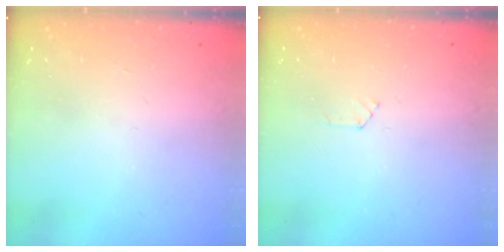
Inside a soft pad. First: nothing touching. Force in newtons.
{"total": 2.3, "press": 2.3, "slide": 0.3}